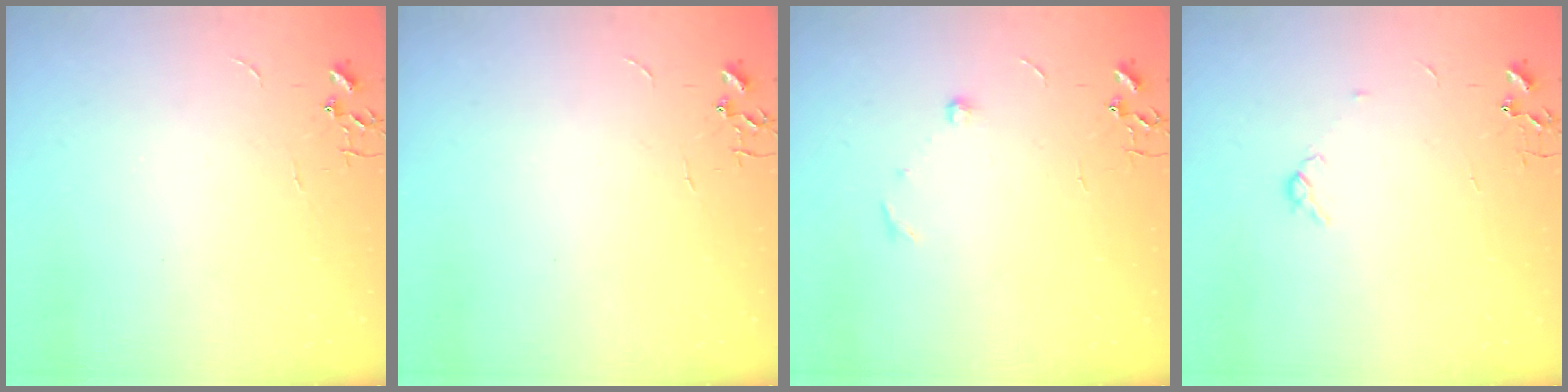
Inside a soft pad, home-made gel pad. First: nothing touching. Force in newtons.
{"total": 0.0}
{"total": 6.0, "press": 5.8, "slide": 1.4}
{"total": 2.9, "press": 2.8, "slide": 0.5}